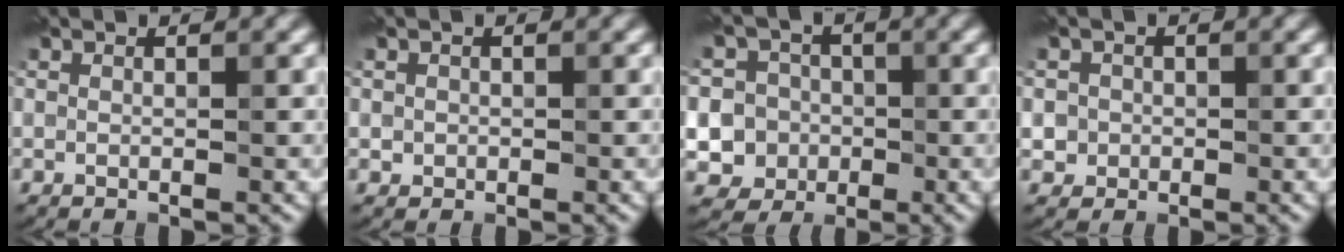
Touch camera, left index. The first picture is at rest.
{"total": 0.8, "force": [0.1, 0.8, 0.1], "torque": [0.006, -0.003, -0.001]}
{"total": 8.5, "force": [-1.3, 8.2, 2.1], "torque": [-0.040, 0.014, -0.052]}
{"total": 1.8, "force": [0.0, 1.8, 0.2], "torque": [0.012, 0.001, -0.003]}